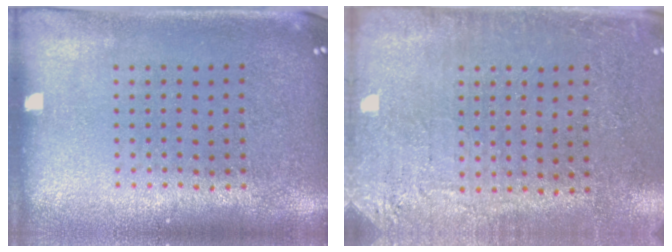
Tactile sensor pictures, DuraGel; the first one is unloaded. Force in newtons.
{"total": 2.8, "press": 2.6, "slide": 1.1}